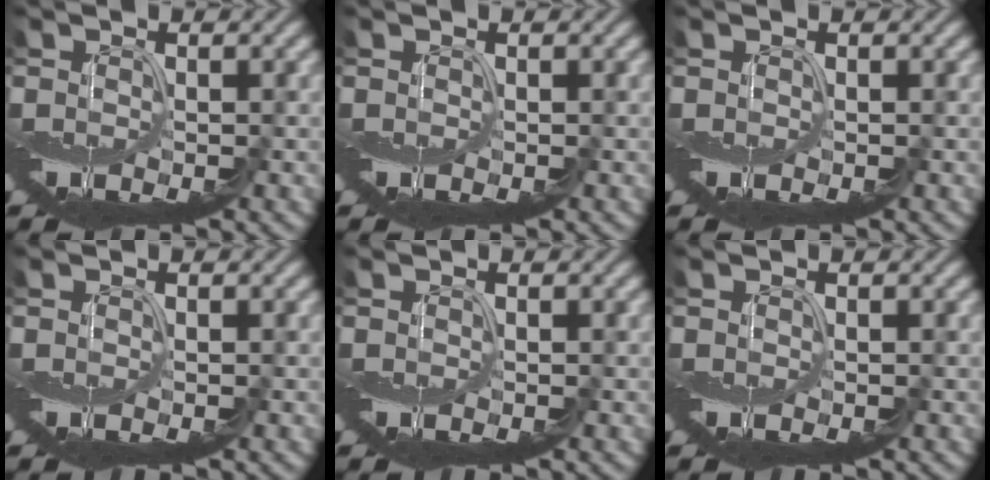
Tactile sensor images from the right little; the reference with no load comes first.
{"total": 0.0}
{"total": 0.0}
{"total": 0.0}
{"total": 0.0}
{"total": 0.0}